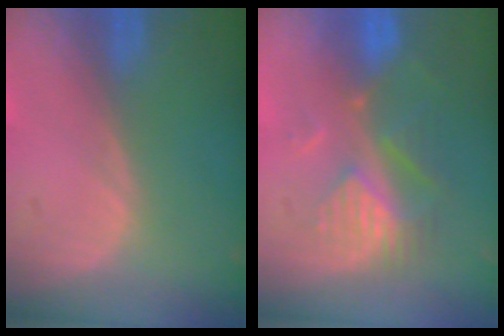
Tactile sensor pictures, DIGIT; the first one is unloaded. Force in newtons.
{"total": 8.8, "press": 7.9, "slide": 3.8}